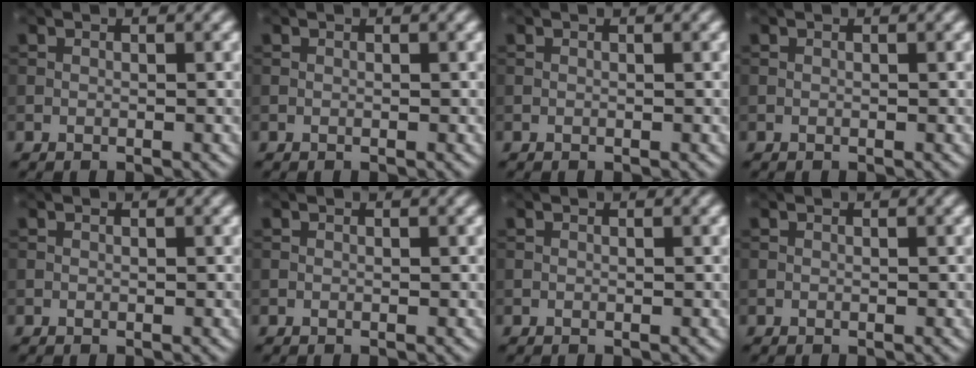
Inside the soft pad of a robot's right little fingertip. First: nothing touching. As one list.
[{"total": 0.0}, {"total": 0.0}, {"total": 0.0}, {"total": 0.0}, {"total": 0.0}, {"total": 0.0}, {"total": 0.0}]